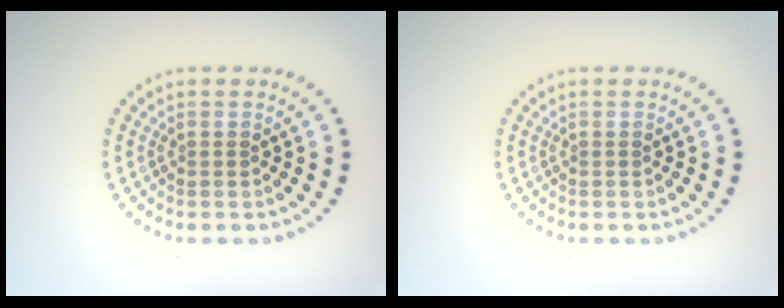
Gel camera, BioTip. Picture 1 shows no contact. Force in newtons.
{"total": 0.0}